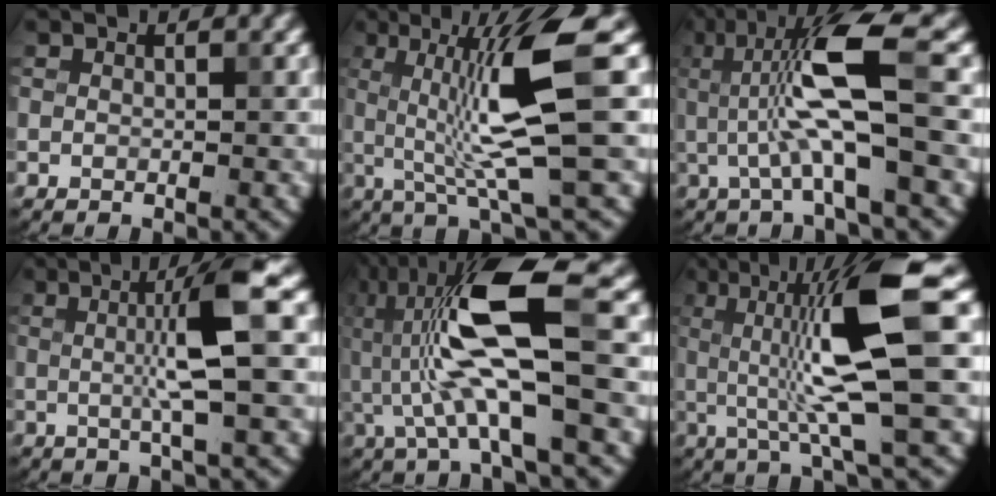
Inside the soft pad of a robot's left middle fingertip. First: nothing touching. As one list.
[{"total": 9.0, "force": [0.6, 1.3, 8.9], "torque": [-0.142, 0.000, 0.015]}, {"total": 8.2, "force": [0.5, 1.5, 8.0], "torque": [-0.140, 0.003, 0.008]}, {"total": 5.9, "force": [0.6, 0.6, 5.8], "torque": [-0.097, 0.007, 0.008]}, {"total": 11.1, "force": [0.2, 3.0, 10.7], "torque": [-0.217, 0.013, 0.001]}, {"total": 10.0, "force": [1.1, 1.8, 9.7], "torque": [-0.154, 0.000, 0.020]}]